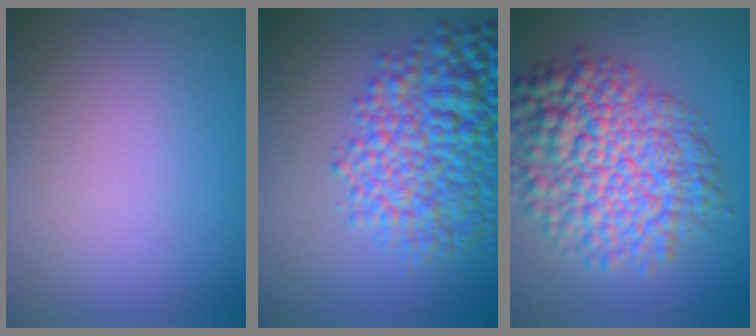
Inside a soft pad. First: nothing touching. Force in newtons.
{"total": 9.3, "press": 9.3, "slide": 0.3}
{"total": 9.9, "press": 9.9, "slide": 0.2}